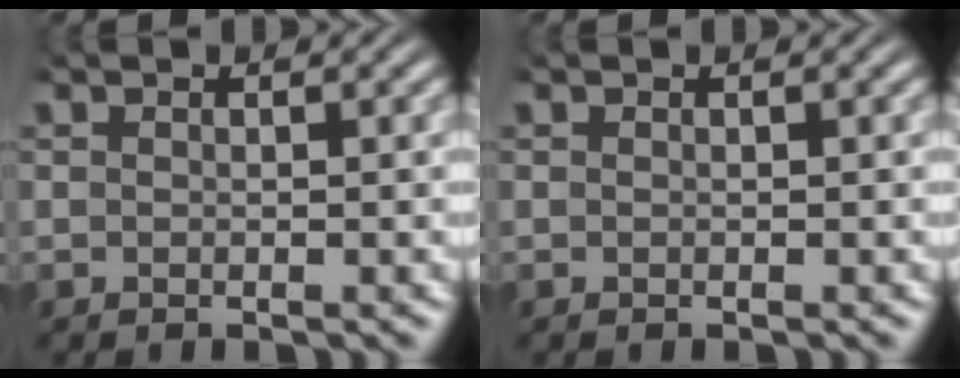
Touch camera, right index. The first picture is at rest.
{"total": 0.0}